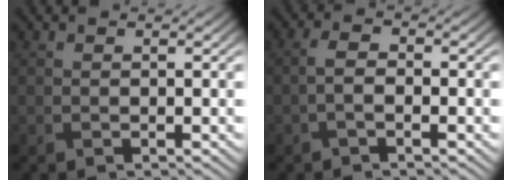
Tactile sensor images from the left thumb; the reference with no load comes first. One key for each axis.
{"total": 1.8, "fx": -0.7, "fy": 0.8, "fz": 1.5, "tx": -0.034, "ty": 0.004, "tz": -0.017}